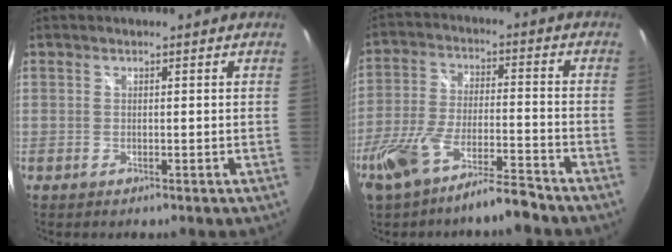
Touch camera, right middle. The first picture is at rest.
{"total": 12.0, "force": [-9.2, 2.0, 7.4], "torque": [-0.160, -0.016, -0.163]}